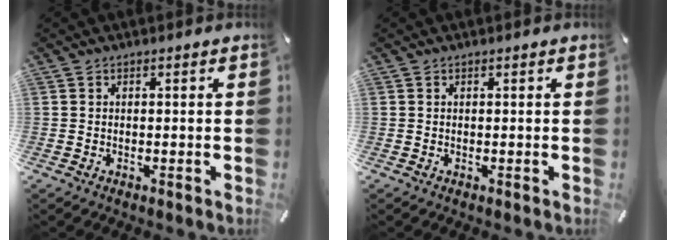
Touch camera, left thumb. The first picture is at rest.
{"total": 0.0}